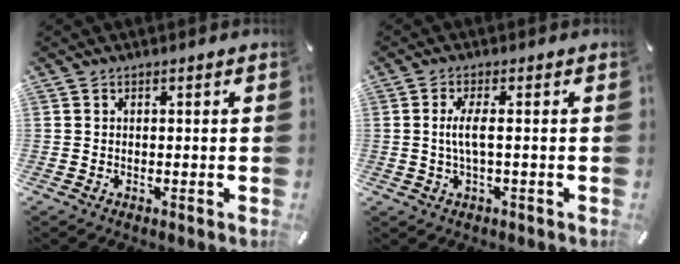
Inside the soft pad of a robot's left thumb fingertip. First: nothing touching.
{"total": 4.7, "force": [0.1, 1.3, 4.6], "torque": [-0.093, -0.002, -0.003]}